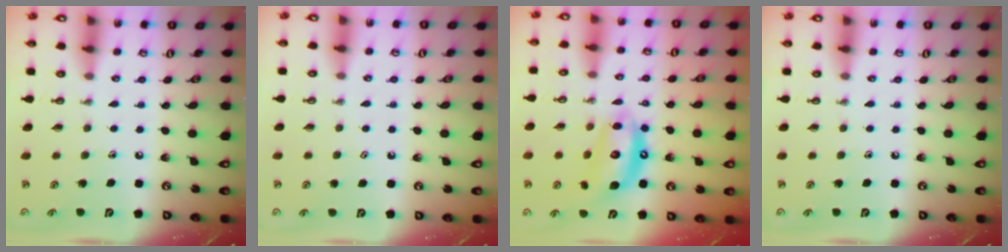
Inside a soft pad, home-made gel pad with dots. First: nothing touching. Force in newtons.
{"total": 0.9, "press": 0.6, "slide": 0.7}
{"total": 11.7, "press": 11.6, "slide": 1.1}
{"total": 0.0}